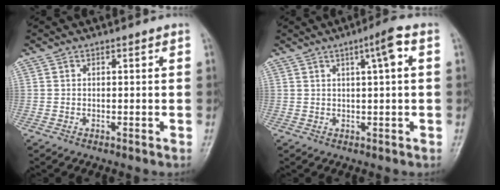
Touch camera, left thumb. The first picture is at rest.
{"total": 4.9, "force": [1.5, 0.6, 4.6], "torque": [-0.073, 0.007, 0.024]}